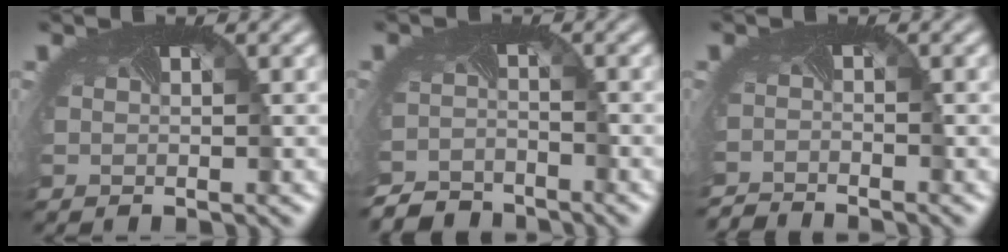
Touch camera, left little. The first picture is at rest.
{"total": 4.2, "force": [-4.1, 0.8, 0.1], "torque": [-0.005, -0.022, -0.077]}
{"total": 2.4, "force": [-2.3, -0.4, -0.5], "torque": [-0.001, -0.017, -0.048]}